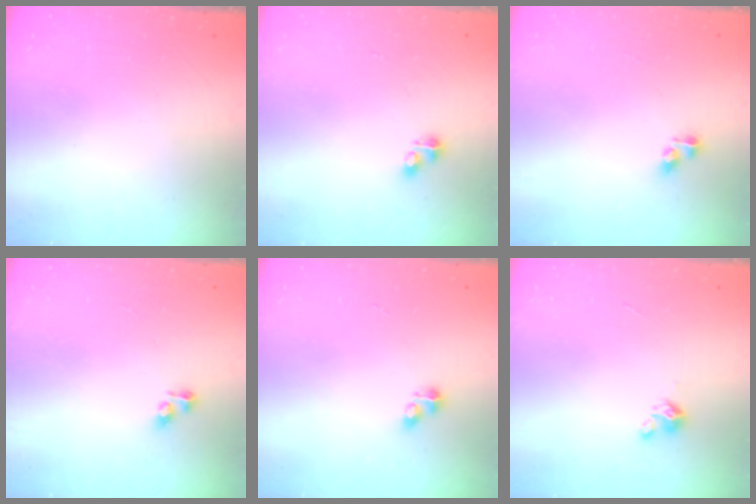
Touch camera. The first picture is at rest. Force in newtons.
{"total": 2.9, "press": 2.9, "slide": 0.3}
{"total": 4.2, "press": 4.2, "slide": 0.4}
{"total": 4.1, "press": 4.0, "slide": 0.6}
{"total": 4.0, "press": 3.9, "slide": 0.5}
{"total": 2.9, "press": 2.9, "slide": 0.2}